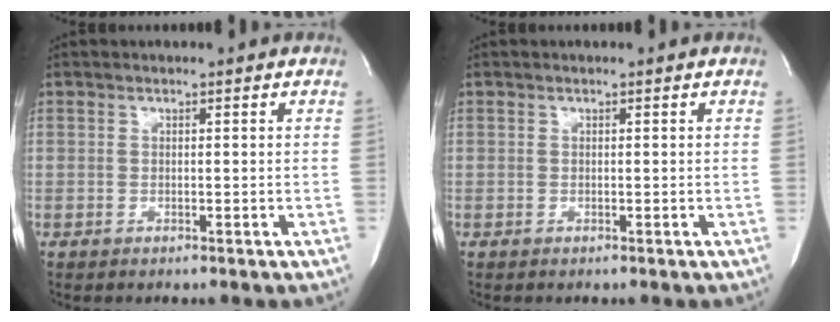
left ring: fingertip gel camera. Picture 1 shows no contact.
{"total": 0.0}